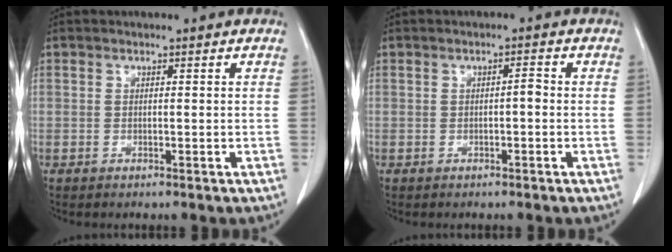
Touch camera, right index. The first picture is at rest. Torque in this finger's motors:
{"motor_torque": [0.17, -0.12, 0.00, 0.03]}